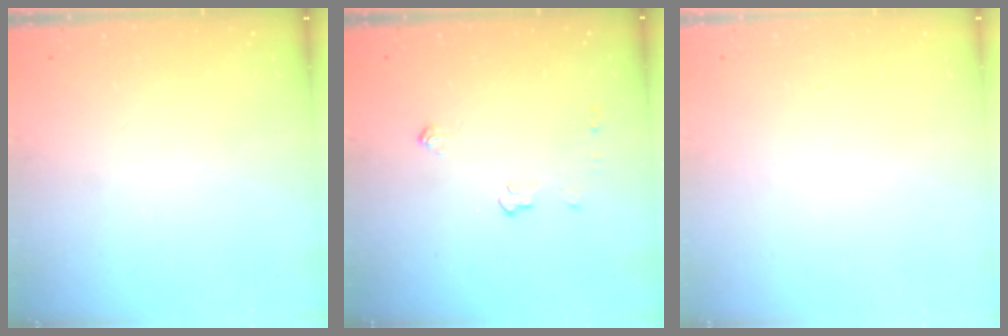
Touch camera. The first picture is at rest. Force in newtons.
{"total": 3.9, "press": 3.9, "slide": 0.4}
{"total": 0.0}